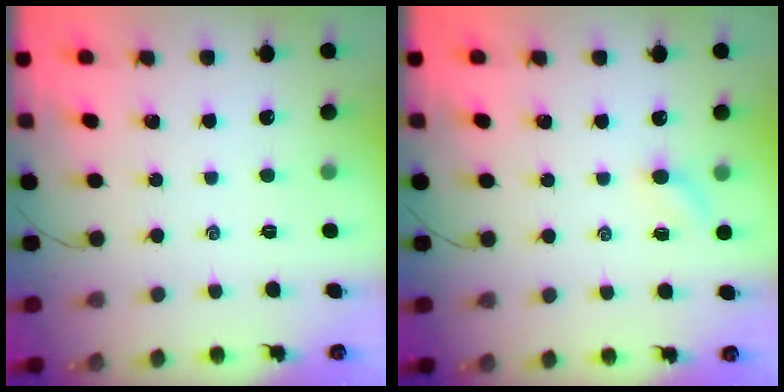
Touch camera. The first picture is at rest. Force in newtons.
{"total": 4.4, "press": 4.3, "slide": 1.1}